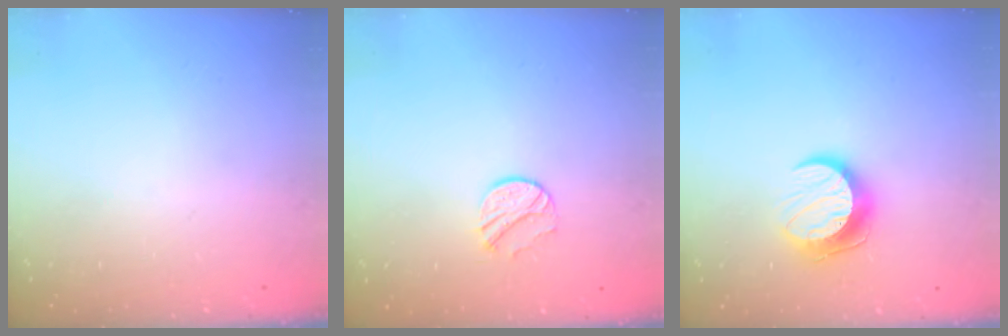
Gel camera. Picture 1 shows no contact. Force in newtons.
{"total": 8.3, "press": 8.3, "slide": 0.8}
{"total": 10.6, "press": 10.6, "slide": 0.5}